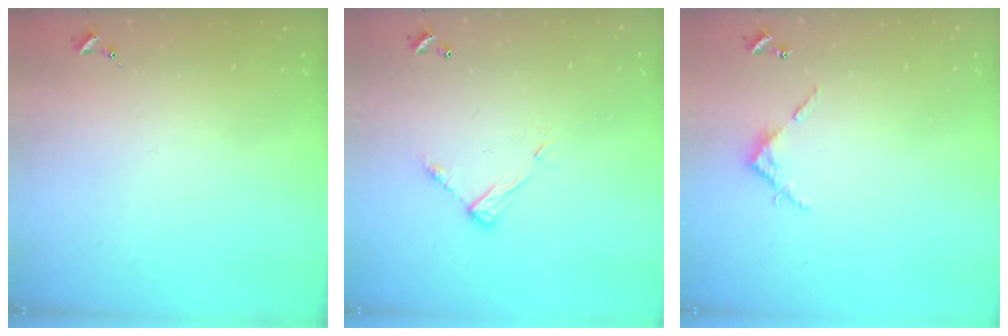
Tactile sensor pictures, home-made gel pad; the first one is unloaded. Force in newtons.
{"total": 7.9, "press": 7.9, "slide": 0.3}
{"total": 4.5, "press": 4.5, "slide": 0.4}